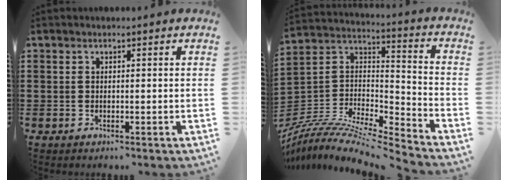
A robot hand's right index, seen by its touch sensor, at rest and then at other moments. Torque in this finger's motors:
{"motor_torque": [-0.35, 1.65, -1.05, 0.00]}